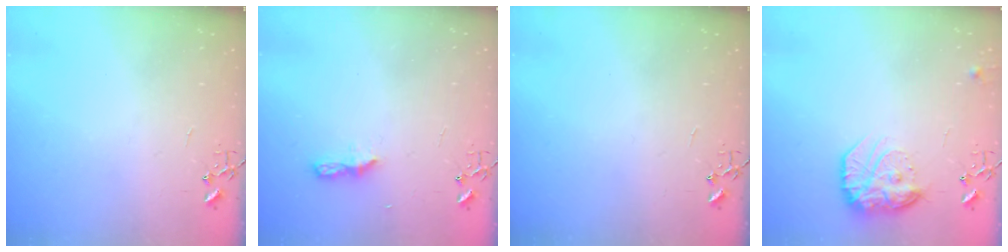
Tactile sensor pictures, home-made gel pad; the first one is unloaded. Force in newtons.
{"total": 5.9, "press": 5.8, "slide": 0.7}
{"total": 0.0}
{"total": 16.9, "press": 16.8, "slide": 1.4}